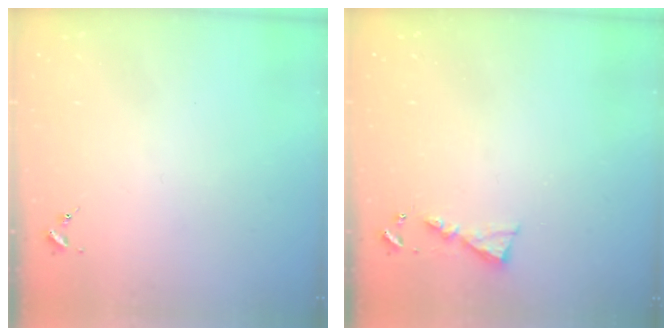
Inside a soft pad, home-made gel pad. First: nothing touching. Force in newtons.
{"total": 4.9, "press": 4.9, "slide": 0.5}